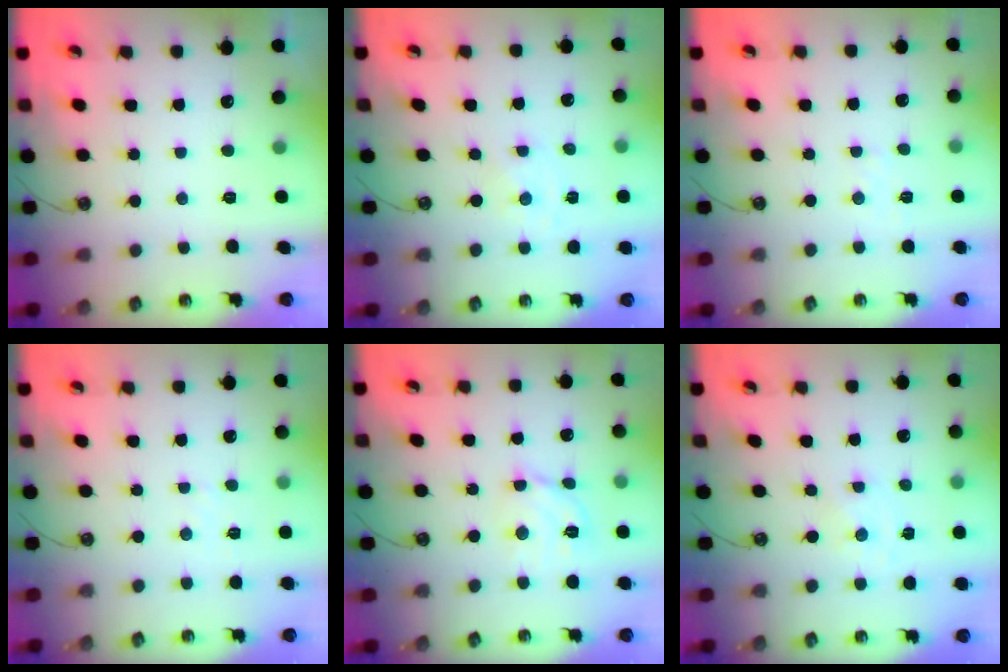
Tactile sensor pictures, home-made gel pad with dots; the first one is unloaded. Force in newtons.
{"total": 0.0}
{"total": 2.5, "press": 2.5, "slide": 0.4}
{"total": 2.1, "press": 2.1, "slide": 0.4}
{"total": 10.7, "press": 10.6, "slide": 1.4}
{"total": 0.0}